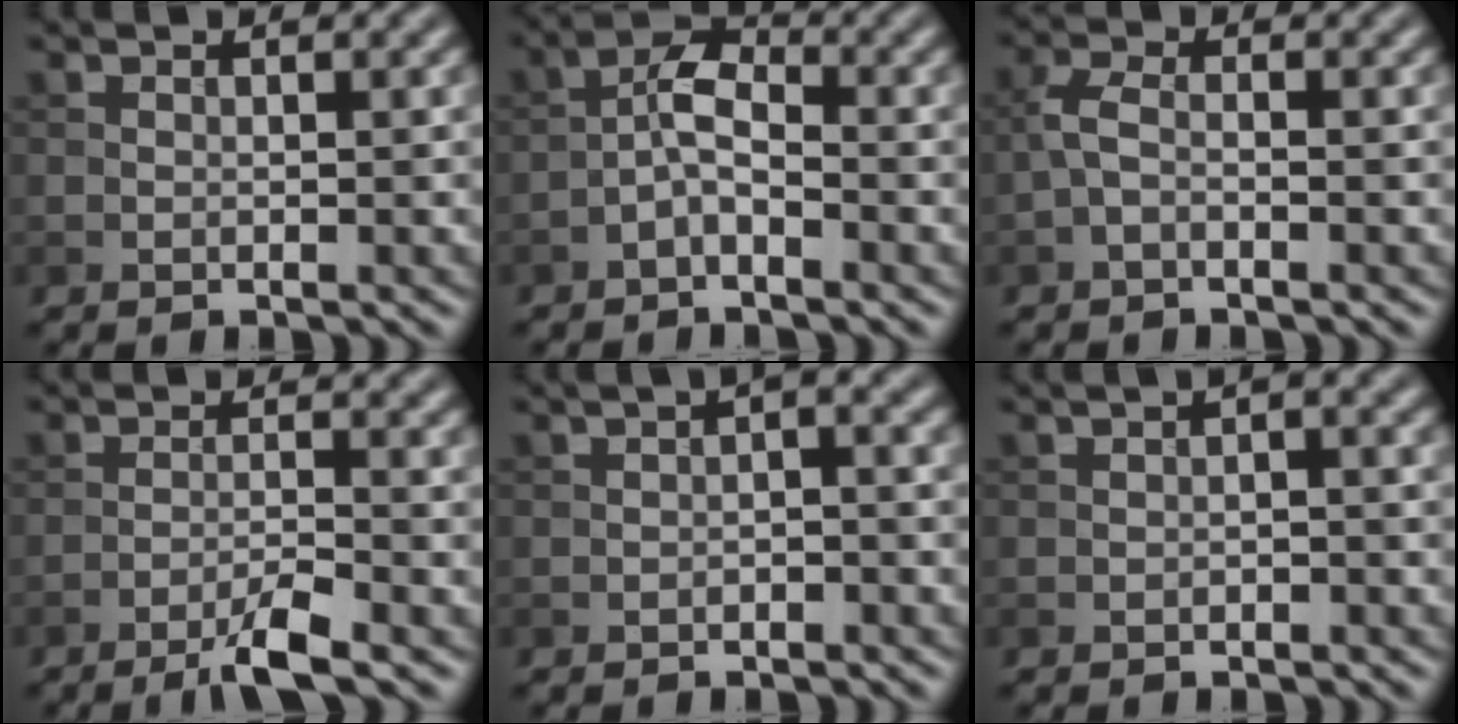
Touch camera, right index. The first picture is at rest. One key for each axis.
{"total": 2.9, "fx": -1.3, "fy": 1.1, "fz": 2.3, "tx": -0.041, "ty": 0.014, "tz": -0.031}
{"total": 2.1, "fx": -0.7, "fy": 0.9, "fz": 1.7, "tx": -0.040, "ty": 0.005, "tz": -0.020}
{"total": 3.4, "fx": -2.2, "fy": 0.3, "fz": 2.6, "tx": -0.045, "ty": 0.004, "tz": -0.049}
{"total": 1.9, "fx": -0.2, "fy": 0.7, "fz": 1.8, "tx": -0.024, "ty": 0.006, "tz": -0.005}
{"total": 1.6, "fx": -0.1, "fy": 0.5, "fz": 1.5, "tx": -0.022, "ty": 0.003, "tz": -0.003}